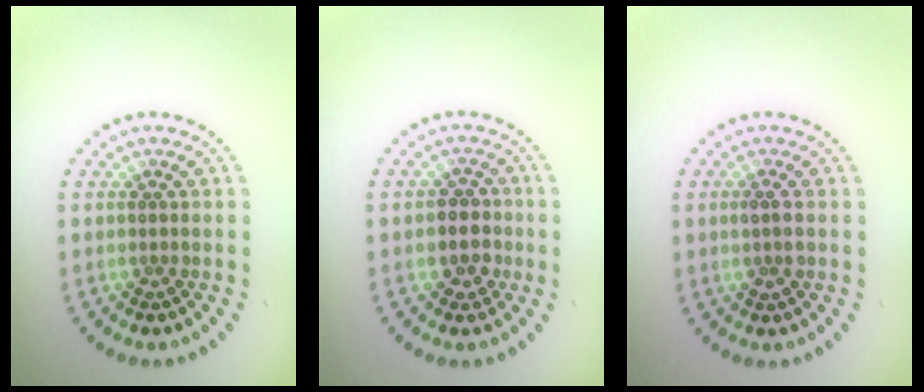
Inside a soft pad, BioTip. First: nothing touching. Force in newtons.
{"total": 2.7, "press": 2.5, "slide": 0.8}
{"total": 1.4, "press": 1.3, "slide": 0.5}